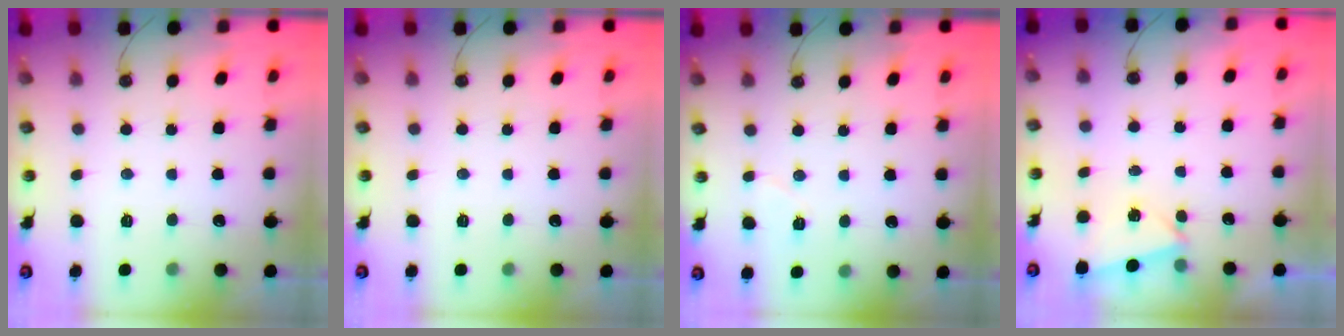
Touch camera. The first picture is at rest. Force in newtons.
{"total": 0.0}
{"total": 4.3, "press": 4.3, "slide": 0.4}
{"total": 1.6, "press": 0.9, "slide": 1.2}